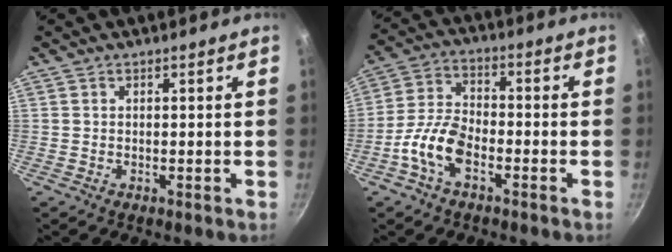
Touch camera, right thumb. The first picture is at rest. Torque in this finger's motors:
{"motor_torque": [2.37, 1.93, 1.31, -0.97, 0.22]}